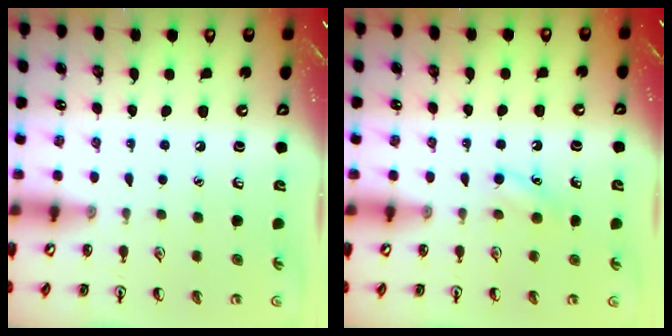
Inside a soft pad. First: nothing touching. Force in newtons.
{"total": 4.4, "press": 4.2, "slide": 1.3}